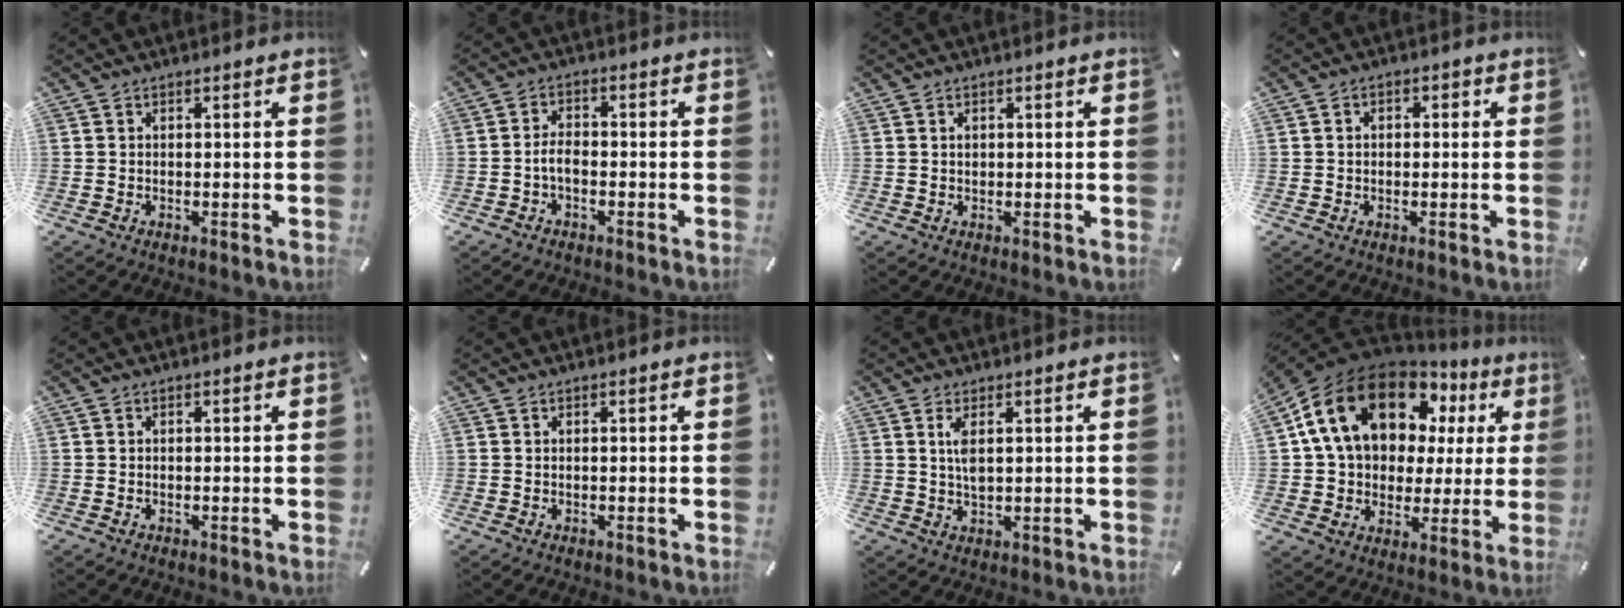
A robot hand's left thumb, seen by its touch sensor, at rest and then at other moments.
{"total": 3.5, "force": [-1.4, 1.9, 2.6], "torque": [-0.052, 0.008, -0.028]}
{"total": 0.8, "force": [0.1, 0.6, 0.5], "torque": [-0.011, 0.001, 0.002]}
{"total": 2.0, "force": [-0.6, 1.6, 1.0], "torque": [-0.019, 0.011, -0.014]}
{"total": 0.0}
{"total": 0.0}
{"total": 3.7, "force": [1.0, 1.4, 3.2], "torque": [-0.068, -0.002, 0.011]}
{"total": 20.0, "force": [8.5, 14.0, 11.4], "torque": [-0.220, -0.032, 0.156]}